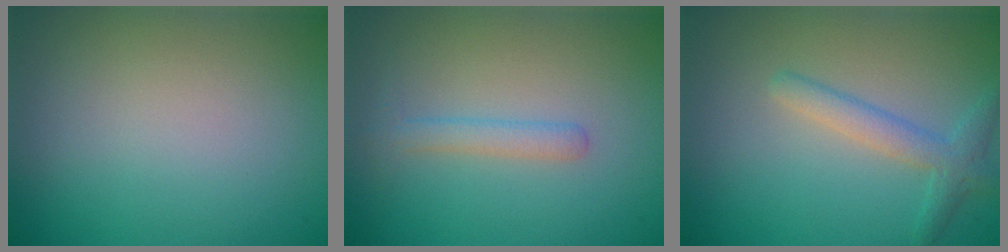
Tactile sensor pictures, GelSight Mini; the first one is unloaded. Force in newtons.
{"total": 1.7, "press": 1.7, "slide": 0.1}
{"total": 2.5, "press": 2.5, "slide": 0.1}